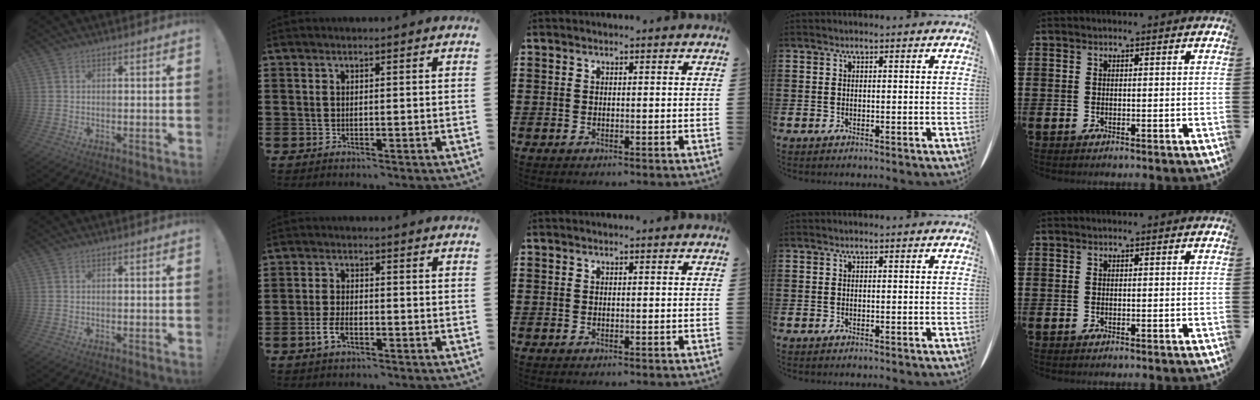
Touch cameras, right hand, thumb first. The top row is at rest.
{"index": {"total": 3.4, "force": [-1.5, 1.7, 2.5], "torque": [-0.058, -0.002, -0.031]}}